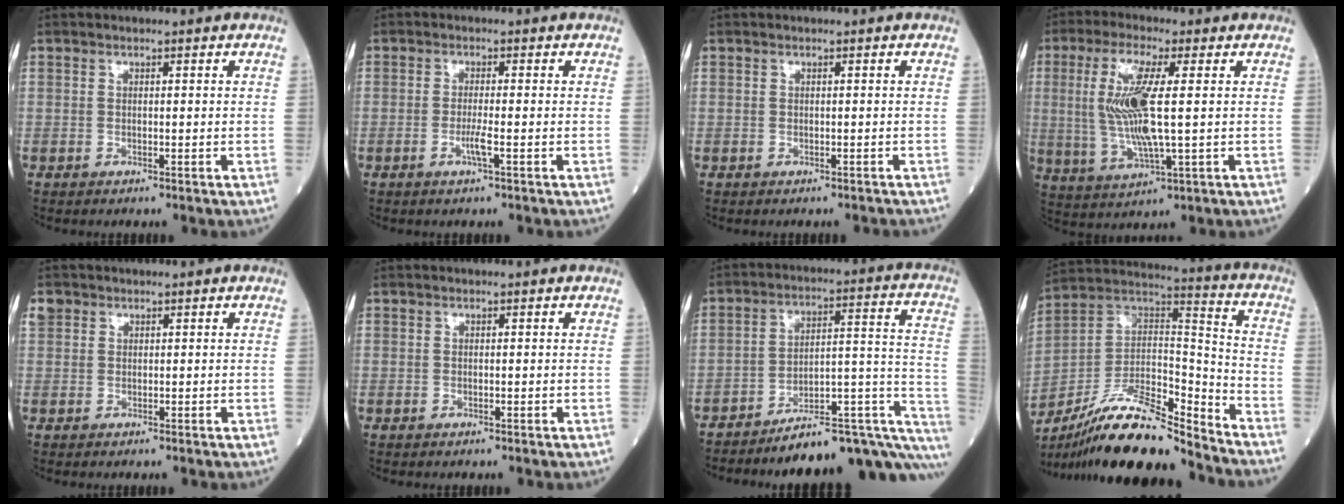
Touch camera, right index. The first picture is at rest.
{"total": 2.4, "force": [-0.8, -0.3, 2.2], "torque": [-0.046, -0.004, -0.018]}
{"total": 0.9, "force": [-0.9, 0.1, 0.1], "torque": [-0.004, -0.003, -0.012]}
{"total": 10.9, "force": [1.1, 1.4, 10.7], "torque": [-0.237, -0.004, 0.023]}
{"total": 1.6, "force": [0.7, 1.4, 0.3], "torque": [-0.004, 0.018, 0.012]}
{"total": 0.0}
{"total": 20.4, "force": [-16.7, 3.4, 11.3], "torque": [-0.068, 0.053, -0.231]}
{"total": 19.1, "force": [-15.8, 3.5, 10.1], "torque": [-0.198, 0.027, -0.284]}